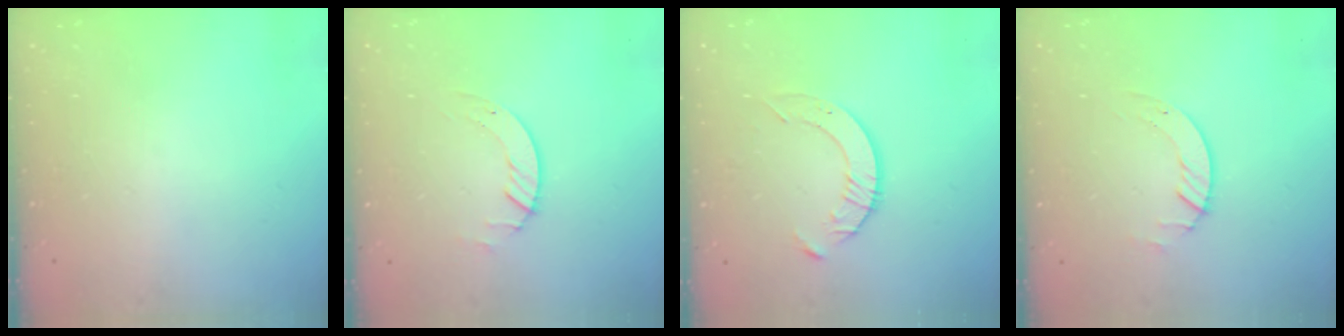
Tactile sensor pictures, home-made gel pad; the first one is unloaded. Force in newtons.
{"total": 2.0, "press": 2.0, "slide": 0.2}
{"total": 4.7, "press": 4.6, "slide": 0.6}
{"total": 2.0, "press": 2.0, "slide": 0.2}